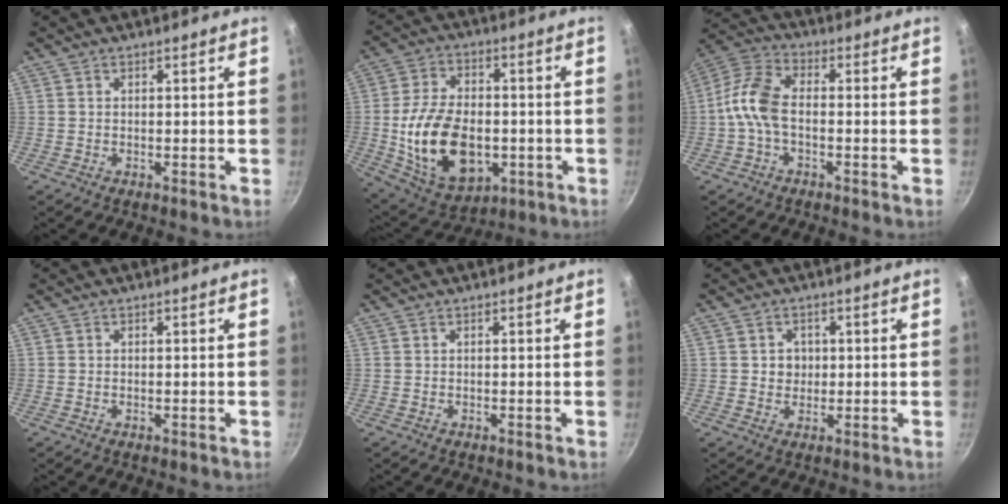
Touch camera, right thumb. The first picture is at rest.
{"total": 19.2, "force": [-2.9, 12.2, 14.5], "torque": [-0.249, 0.013, -0.034]}
{"total": 8.6, "force": [-1.6, 4.8, 6.9], "torque": [-0.142, 0.036, -0.049]}
{"total": 0.0}
{"total": 0.0}
{"total": 3.1, "force": [0.3, 2.9, 1.1], "torque": [0.002, 0.001, 0.003]}